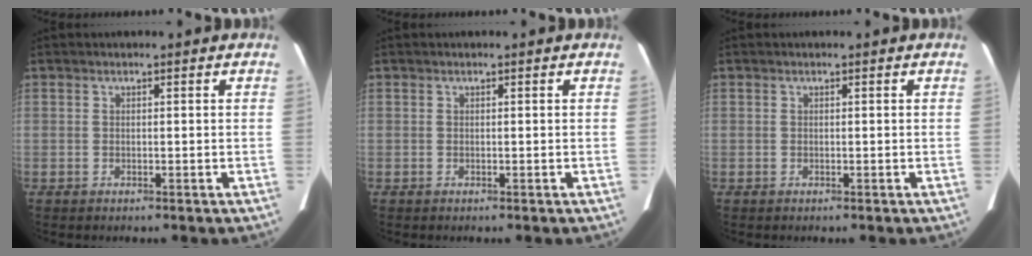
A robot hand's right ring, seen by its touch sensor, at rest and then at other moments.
{"total": 0.0}
{"total": 0.0}